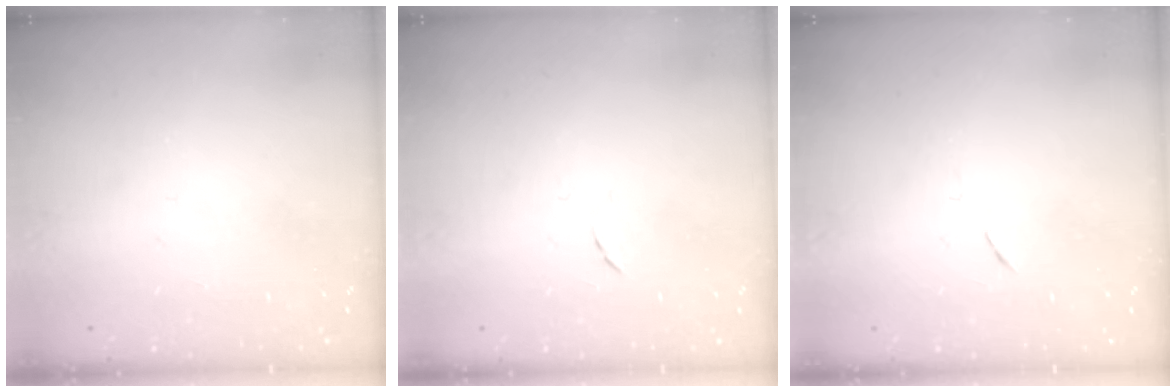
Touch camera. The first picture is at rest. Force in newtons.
{"total": 4.5, "press": 4.5, "slide": 0.5}
{"total": 3.7, "press": 3.6, "slide": 0.7}